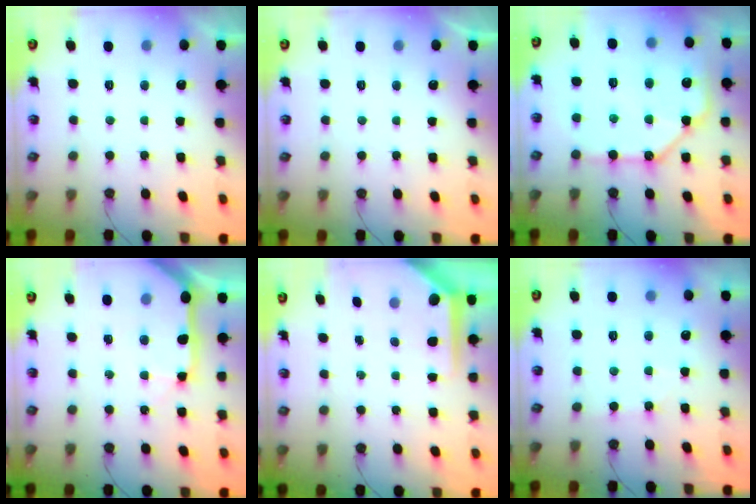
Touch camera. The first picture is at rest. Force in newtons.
{"total": 0.0}
{"total": 15.5, "press": 15.4, "slide": 1.8}
{"total": 14.3, "press": 14.1, "slide": 2.0}
{"total": 7.2, "press": 7.2, "slide": 0.7}
{"total": 3.2, "press": 3.2, "slide": 0.4}